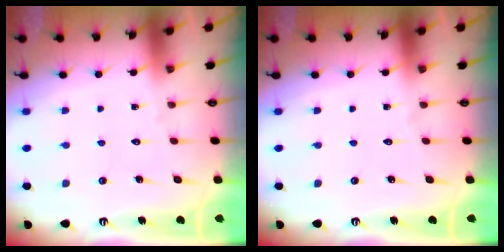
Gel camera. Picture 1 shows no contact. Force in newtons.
{"total": 0.0}